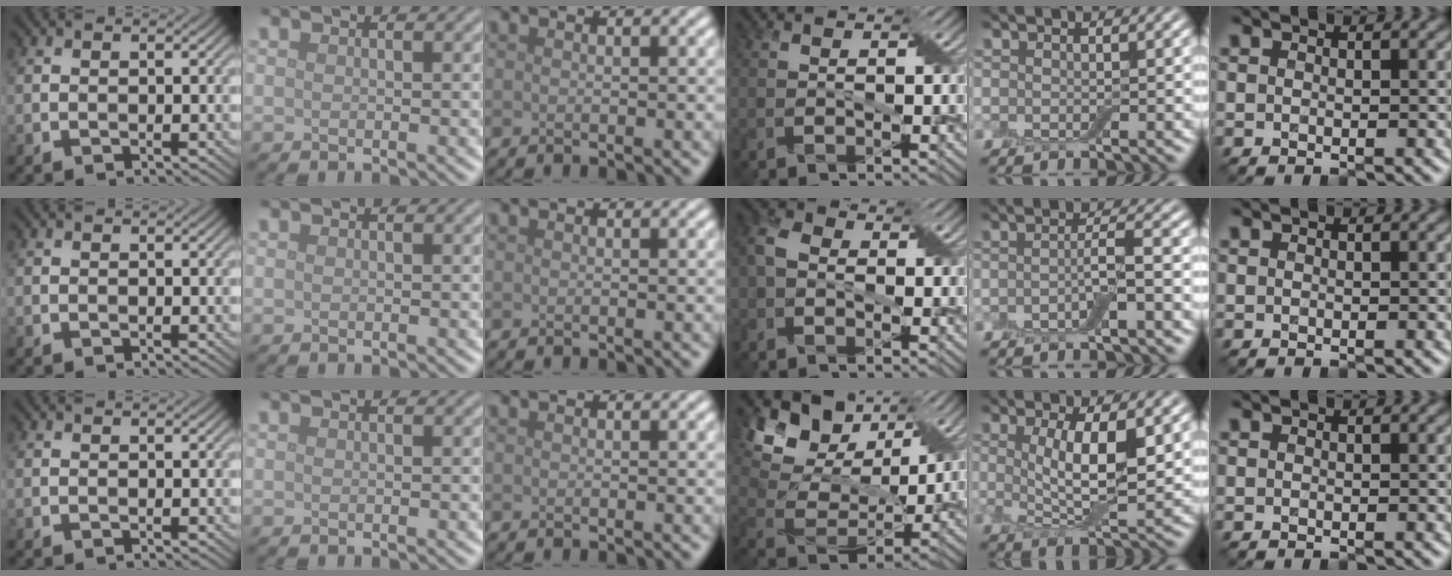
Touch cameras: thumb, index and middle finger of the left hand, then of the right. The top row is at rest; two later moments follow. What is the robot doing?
{"motion": "fold", "object": "bandage"}